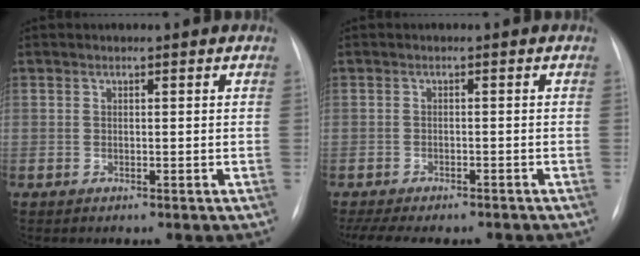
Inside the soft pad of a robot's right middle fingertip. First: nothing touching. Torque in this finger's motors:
{"motor_torque": [0.84, -0.88, 0.10, 0.03]}